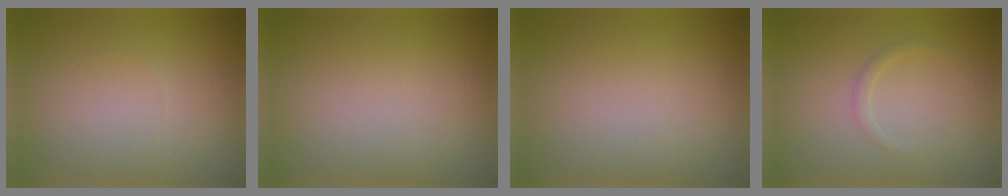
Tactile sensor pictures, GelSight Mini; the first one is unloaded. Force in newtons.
{"total": 0.0}
{"total": 0.0}
{"total": 0.8, "press": 0.8, "slide": 0.1}